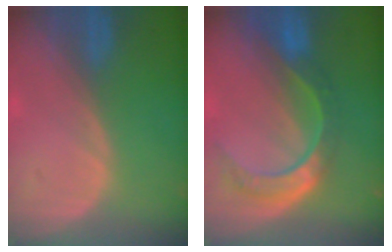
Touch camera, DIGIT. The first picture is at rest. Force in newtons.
{"total": 8.8, "press": 7.4, "slide": 4.7}